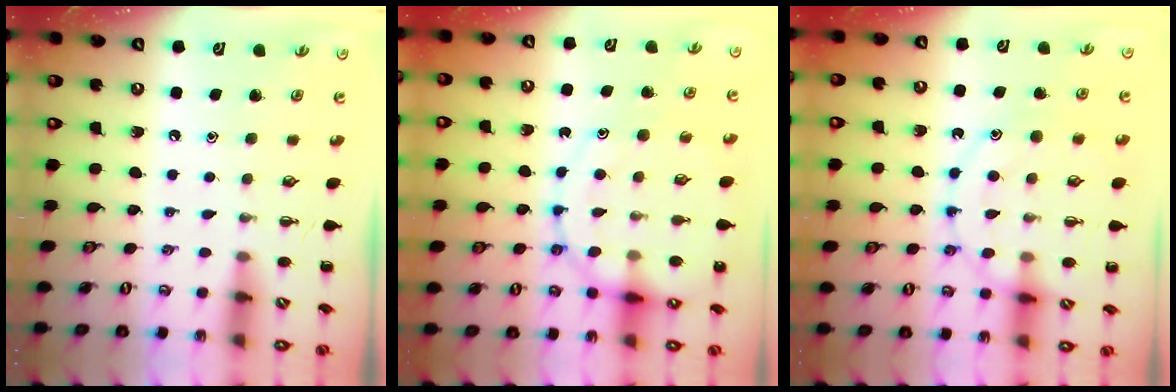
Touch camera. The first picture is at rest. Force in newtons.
{"total": 14.1, "press": 13.9, "slide": 2.4}
{"total": 15.1, "press": 15.0, "slide": 1.4}